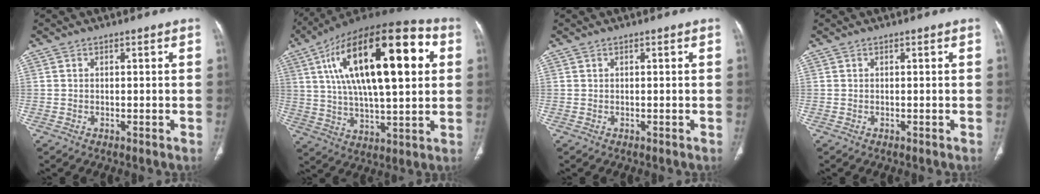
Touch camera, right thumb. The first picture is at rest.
{"total": 29.4, "force": [8.0, 11.5, 25.9], "torque": [-0.424, 0.017, 0.118]}
{"total": 0.0}
{"total": 0.0}